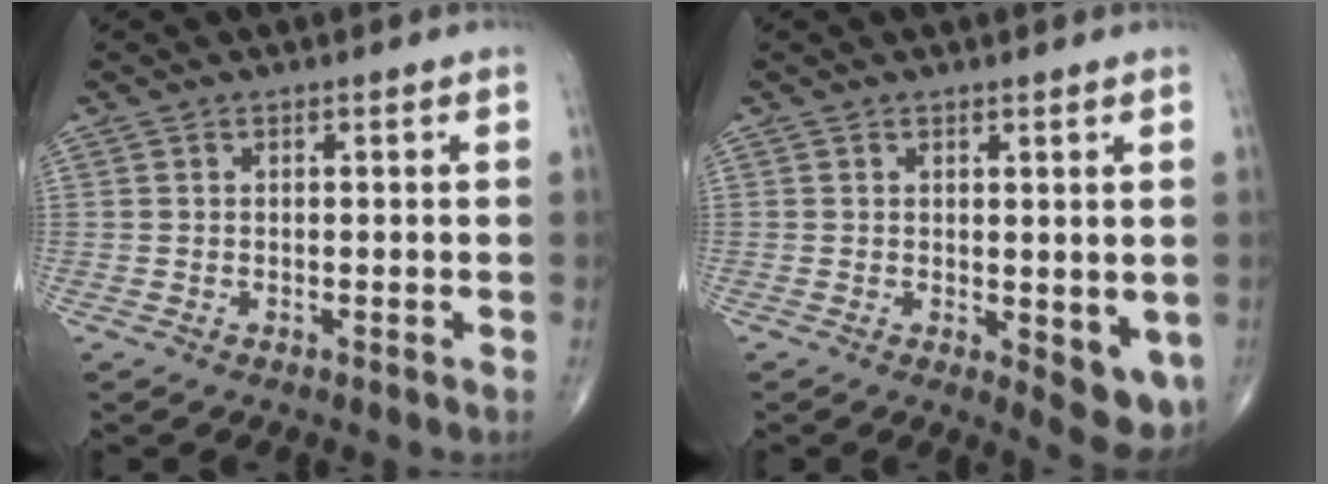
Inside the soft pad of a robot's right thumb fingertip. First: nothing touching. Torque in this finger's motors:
{"motor_torque": [-0.11, 0.53, 0.05, -0.18, -0.03]}